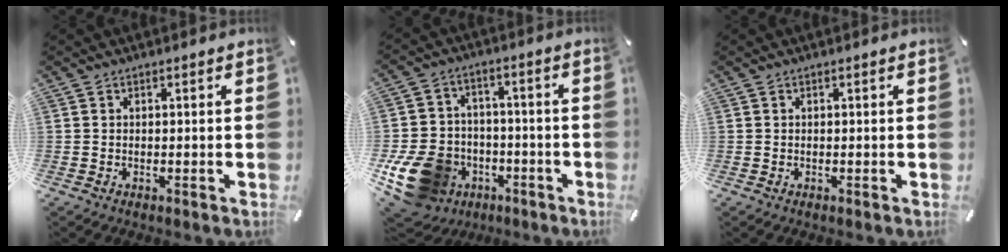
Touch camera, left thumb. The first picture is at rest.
{"total": 16.4, "force": [-6.2, 13.0, 7.8], "torque": [-0.153, 0.031, -0.095]}
{"total": 0.0}